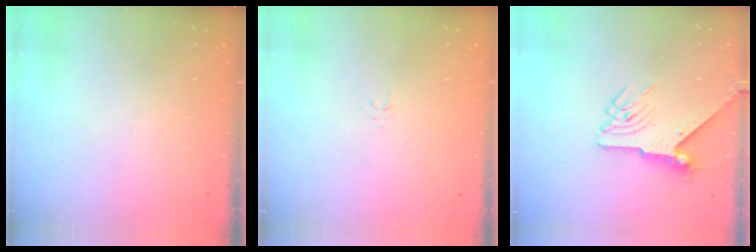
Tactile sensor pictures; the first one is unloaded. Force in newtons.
{"total": 2.3, "press": 2.3, "slide": 0.3}
{"total": 6.7, "press": 6.7, "slide": 0.2}